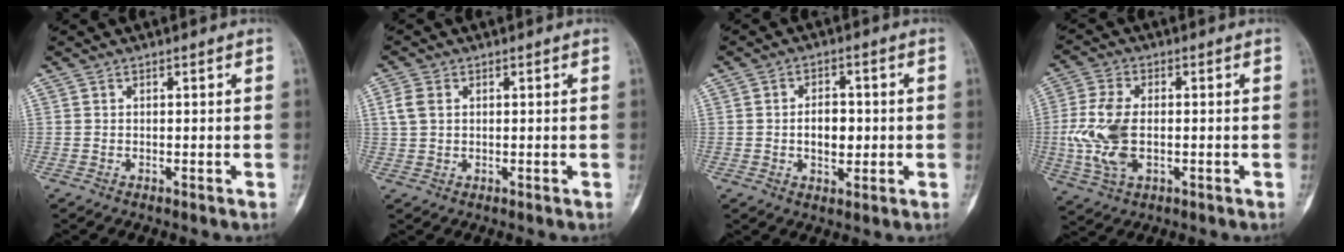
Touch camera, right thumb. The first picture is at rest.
{"total": 3.8, "force": [1.1, 2.7, 2.4], "torque": [-0.056, 0.005, 0.023]}
{"total": 6.5, "force": [0.0, 4.0, 5.2], "torque": [-0.063, -0.002, 0.005]}
{"total": 10.8, "force": [-0.9, 6.2, 8.8], "torque": [-0.197, 0.001, -0.014]}